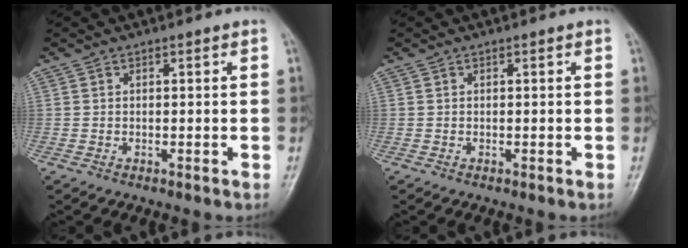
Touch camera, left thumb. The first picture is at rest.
{"total": 0.0}